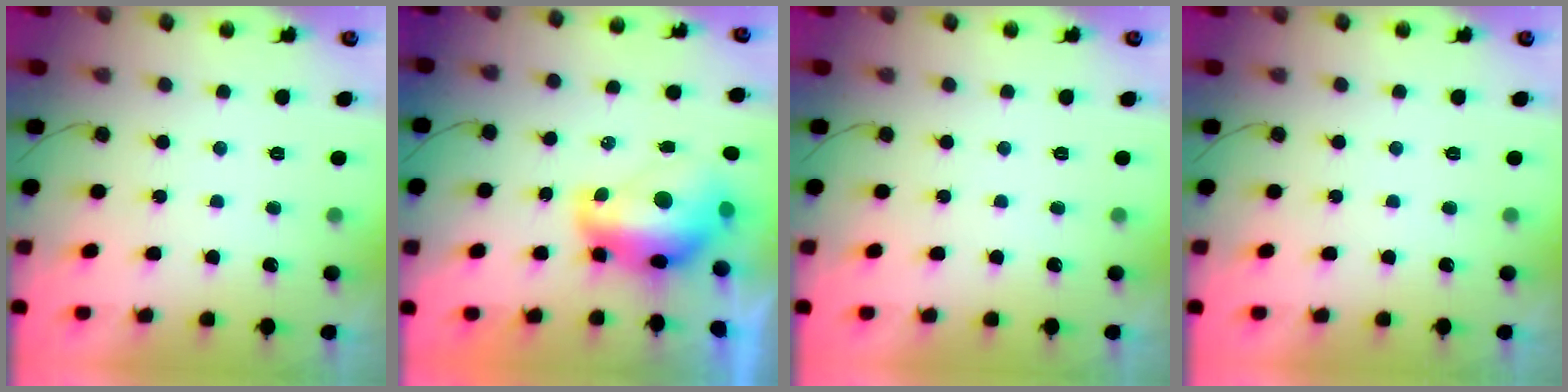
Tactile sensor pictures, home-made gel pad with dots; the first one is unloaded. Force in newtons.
{"total": 11.3, "press": 11.2, "slide": 1.0}
{"total": 0.0}
{"total": 0.0}